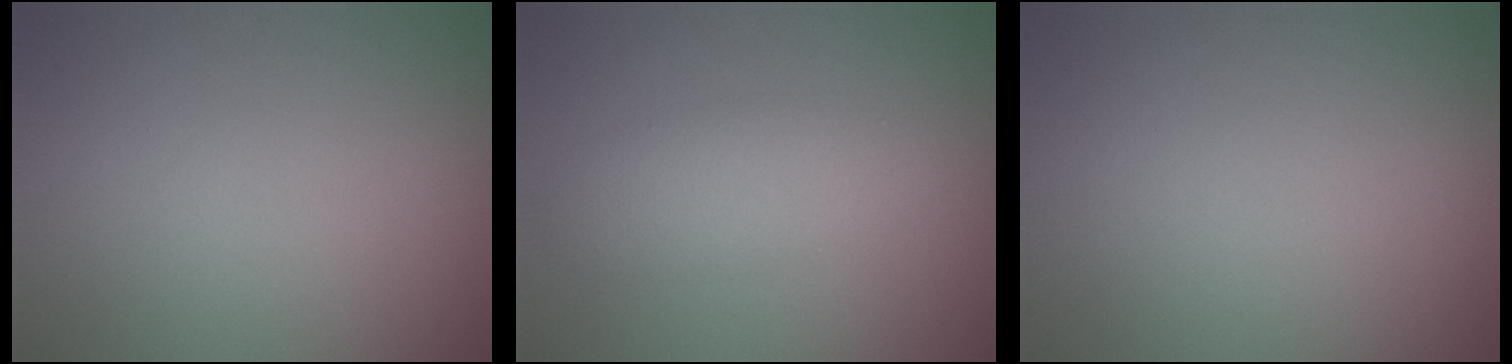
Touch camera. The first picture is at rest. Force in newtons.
{"total": 2.9, "press": 2.9, "slide": 0.1}
{"total": 0.0}